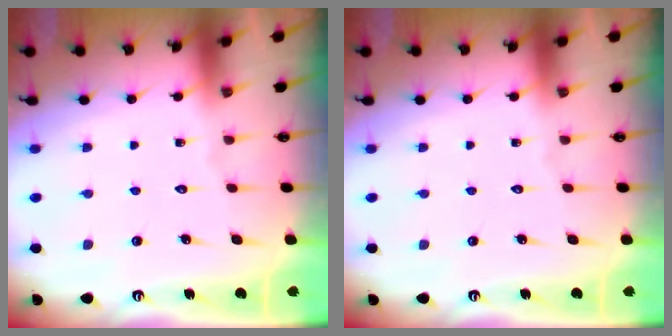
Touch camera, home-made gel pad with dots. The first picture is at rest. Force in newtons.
{"total": 0.0}